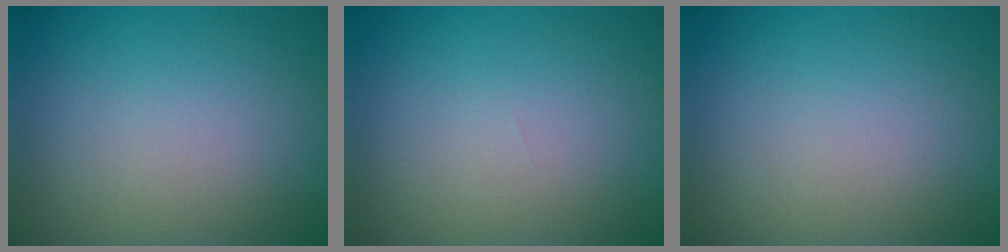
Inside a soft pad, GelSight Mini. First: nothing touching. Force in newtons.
{"total": 0.0}
{"total": 0.0}